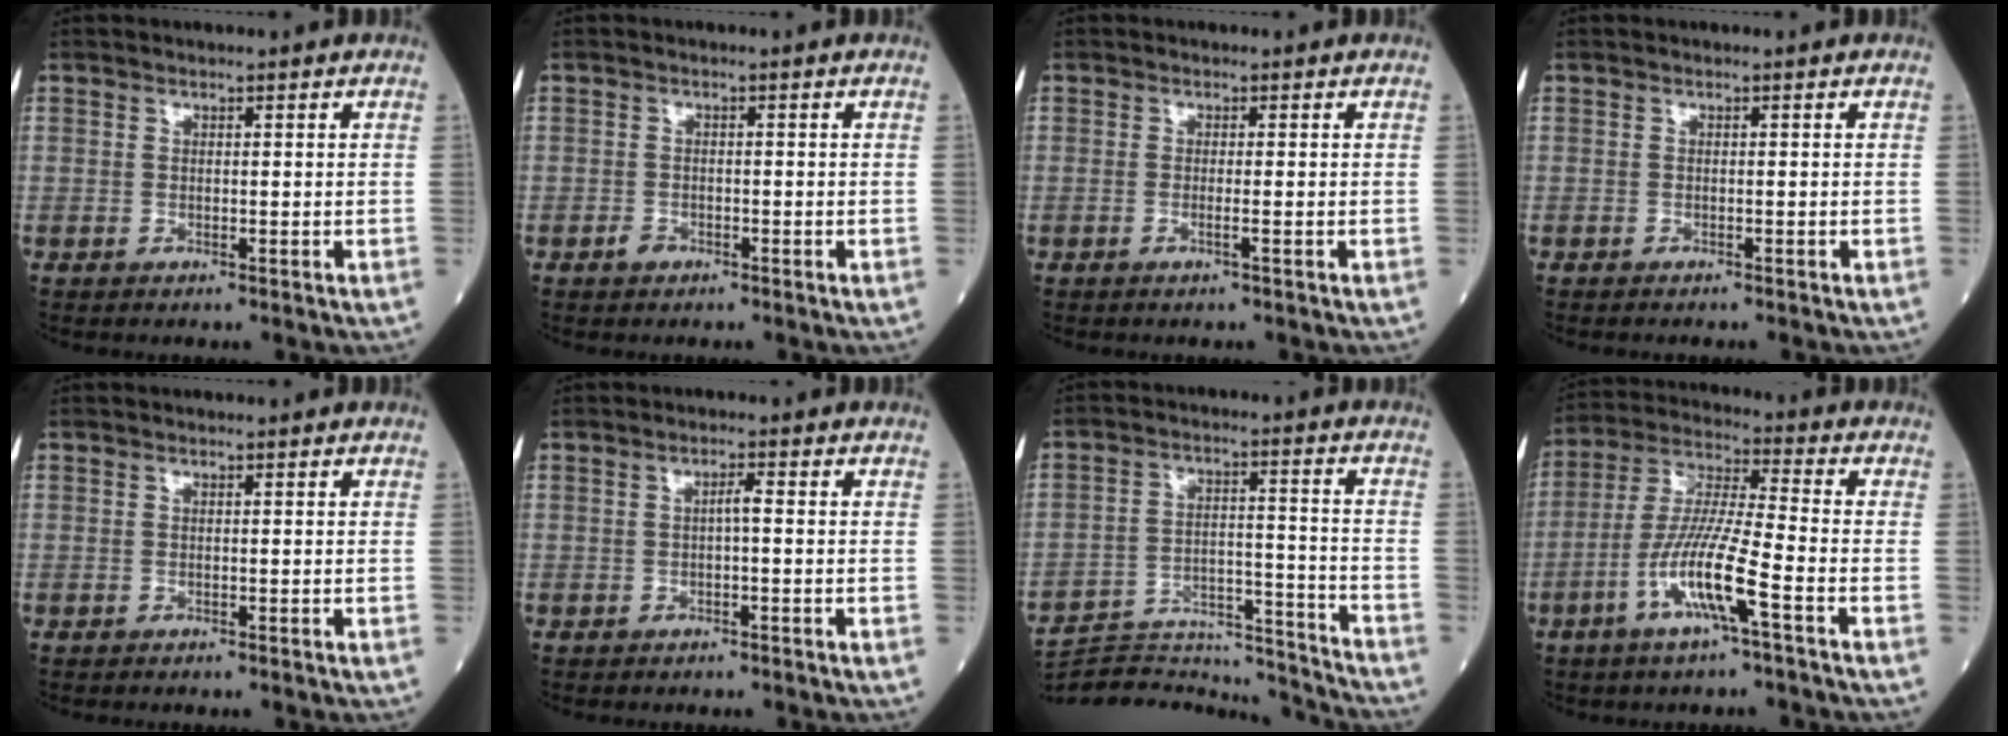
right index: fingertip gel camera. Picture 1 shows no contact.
{"total": 1.3, "force": [-0.9, 0.8, 0.5], "torque": [-0.008, 0.003, -0.015]}
{"total": 0.8, "force": [-0.3, -0.2, 0.7], "torque": [-0.015, 0.001, -0.004]}
{"total": 1.3, "force": [-1.1, 0.0, 0.5], "torque": [-0.009, 0.000, -0.015]}
{"total": 0.0}
{"total": 1.5, "force": [-0.1, 0.1, 1.5], "torque": [-0.024, 0.004, -0.002]}
{"total": 20.2, "force": [-20.0, 1.0, 3.0], "torque": [-0.075, 0.016, -0.294]}
{"total": 8.6, "force": [-3.6, 0.2, 7.8], "torque": [-0.156, -0.001, -0.069]}